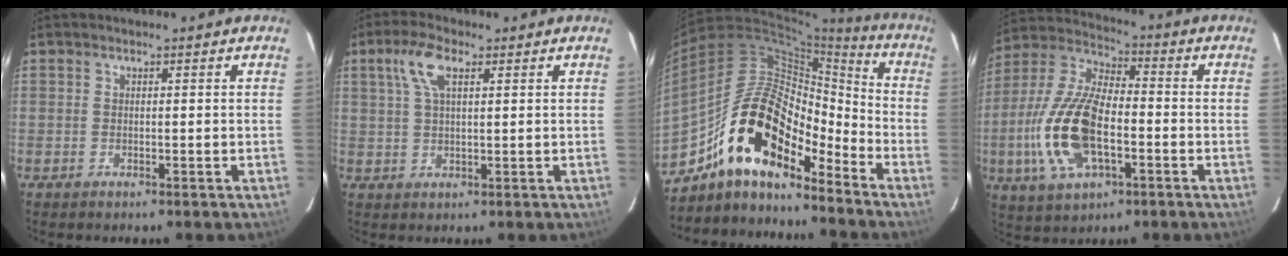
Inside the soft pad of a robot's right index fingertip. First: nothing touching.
{"total": 6.1, "force": [2.6, 2.4, 5.0], "torque": [-0.100, 0.014, 0.052]}
{"total": 18.3, "force": [-13.0, 7.3, 10.6], "torque": [-0.187, 0.010, -0.244]}
{"total": 18.0, "force": [-4.4, 8.4, 15.3], "torque": [-0.335, -0.003, -0.081]}